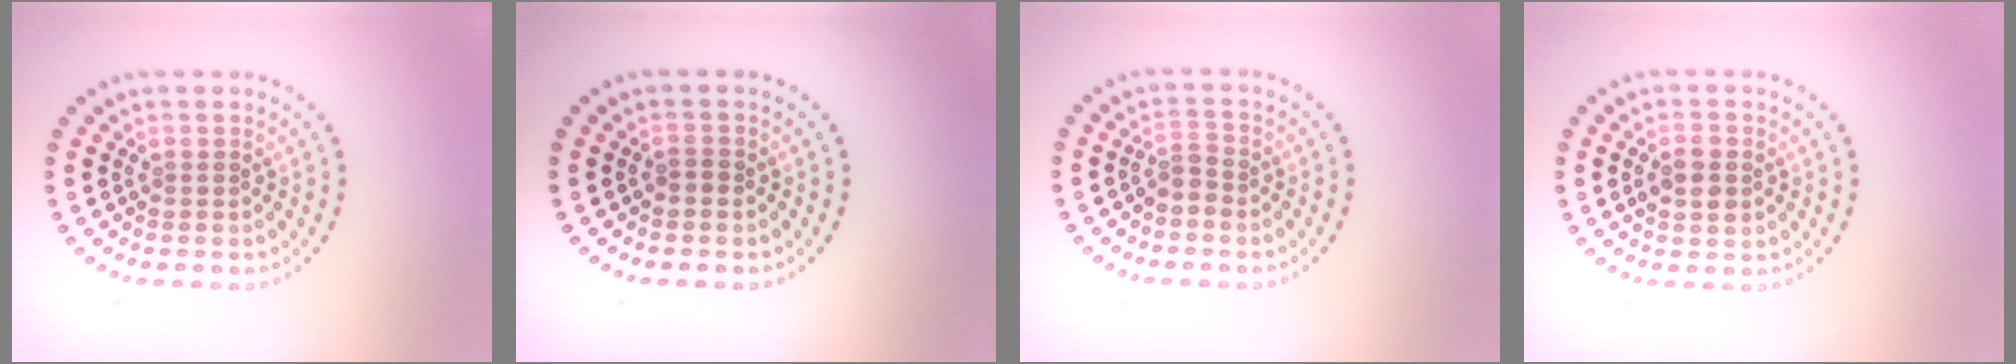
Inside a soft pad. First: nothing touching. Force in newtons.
{"total": 0.7, "press": 0.6, "slide": 0.3}
{"total": 1.7, "press": 1.2, "slide": 1.1}
{"total": 2.8, "press": 2.7, "slide": 0.2}